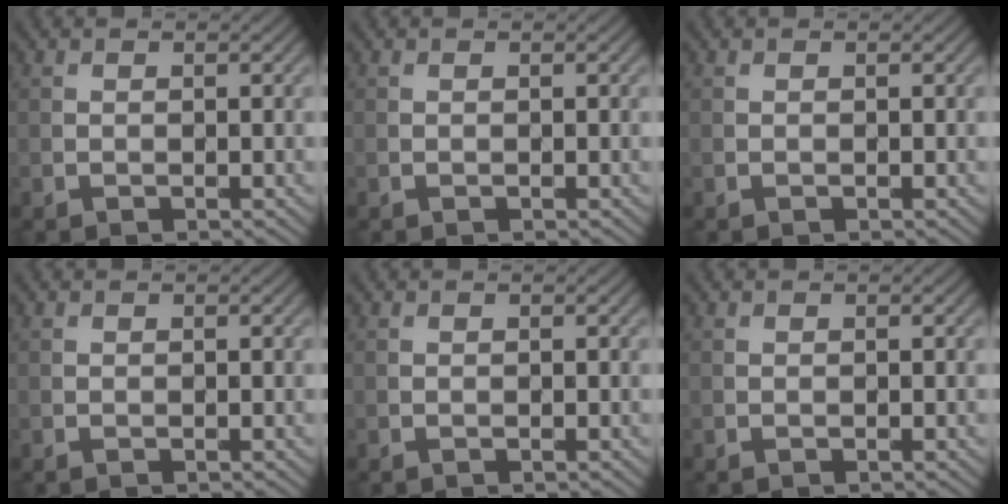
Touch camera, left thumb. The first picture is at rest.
{"total": 0.0}
{"total": 0.0}
{"total": 0.0}
{"total": 0.0}
{"total": 0.0}